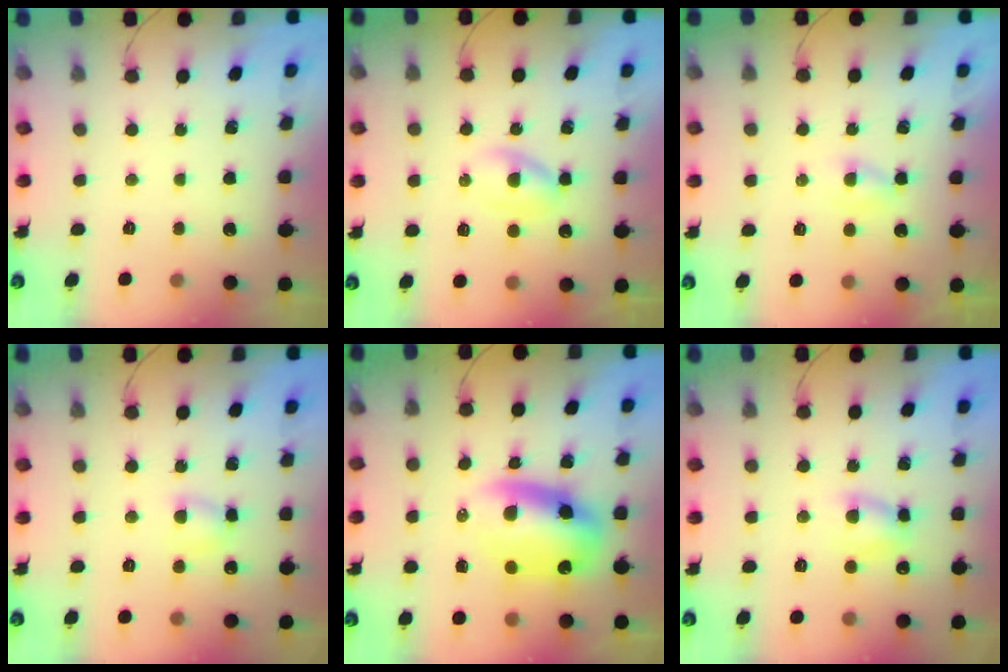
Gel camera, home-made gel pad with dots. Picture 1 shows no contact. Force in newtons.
{"total": 4.0, "press": 3.7, "slide": 1.3}
{"total": 1.3, "press": 1.1, "slide": 0.8}
{"total": 4.5, "press": 4.4, "slide": 1.0}
{"total": 10.6, "press": 10.3, "slide": 2.6}
{"total": 5.3, "press": 5.2, "slide": 1.2}